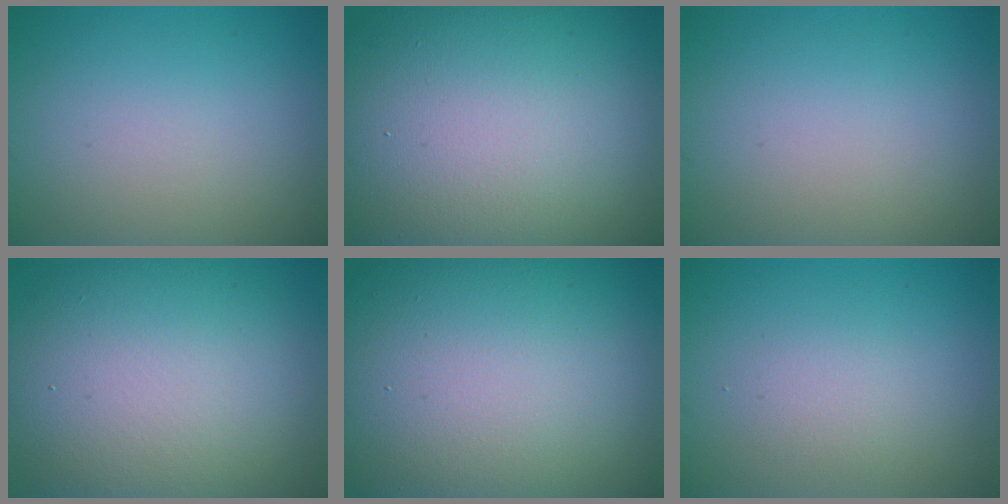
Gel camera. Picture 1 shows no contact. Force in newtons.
{"total": 20.4, "press": 20.4, "slide": 1.8}
{"total": 0.0}
{"total": 14.4, "press": 14.4, "slide": 0.8}
{"total": 21.1, "press": 21.1, "slide": 0.8}
{"total": 1.6, "press": 1.6, "slide": 0.1}